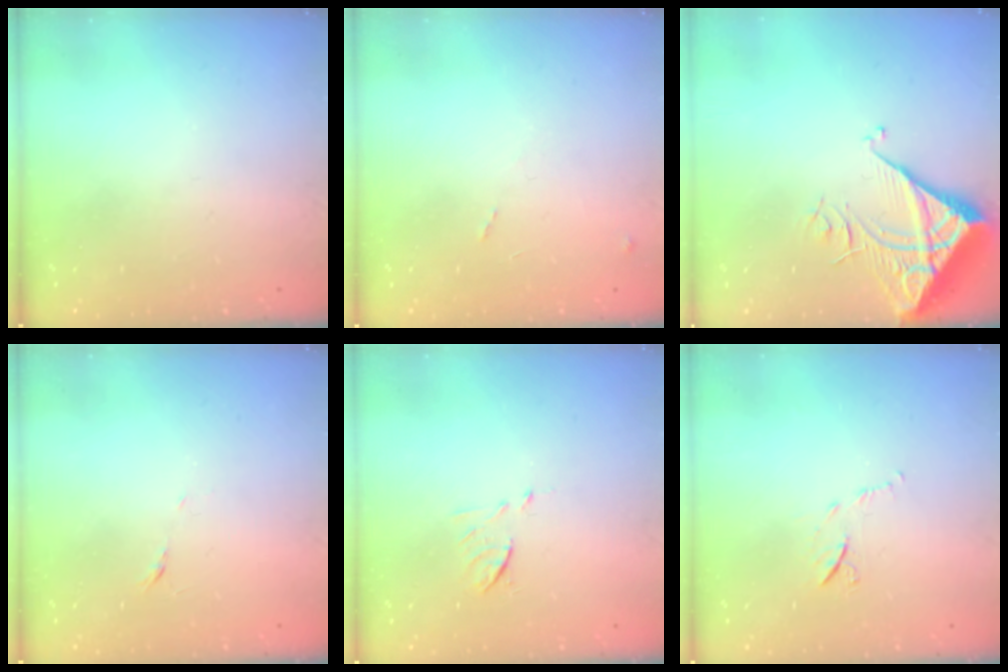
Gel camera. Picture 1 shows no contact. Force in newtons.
{"total": 6.8, "press": 6.8, "slide": 0.6}
{"total": 7.5, "press": 7.4, "slide": 1.0}
{"total": 3.9, "press": 3.8, "slide": 0.9}
{"total": 6.0, "press": 5.9, "slide": 0.6}
{"total": 7.0, "press": 7.0, "slide": 0.7}